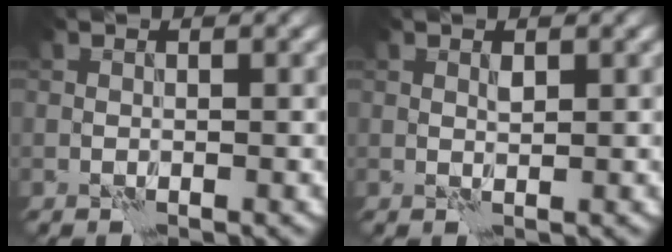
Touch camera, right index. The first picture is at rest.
{"total": 0.6, "force": [0.3, 0.1, 0.5], "torque": [-0.012, -0.001, 0.005]}